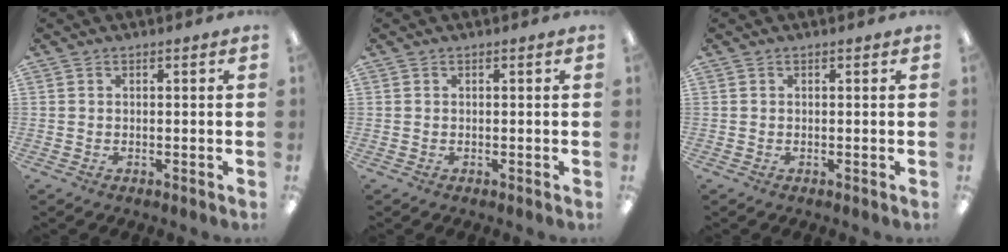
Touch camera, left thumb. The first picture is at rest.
{"total": 0.0}
{"total": 0.0}